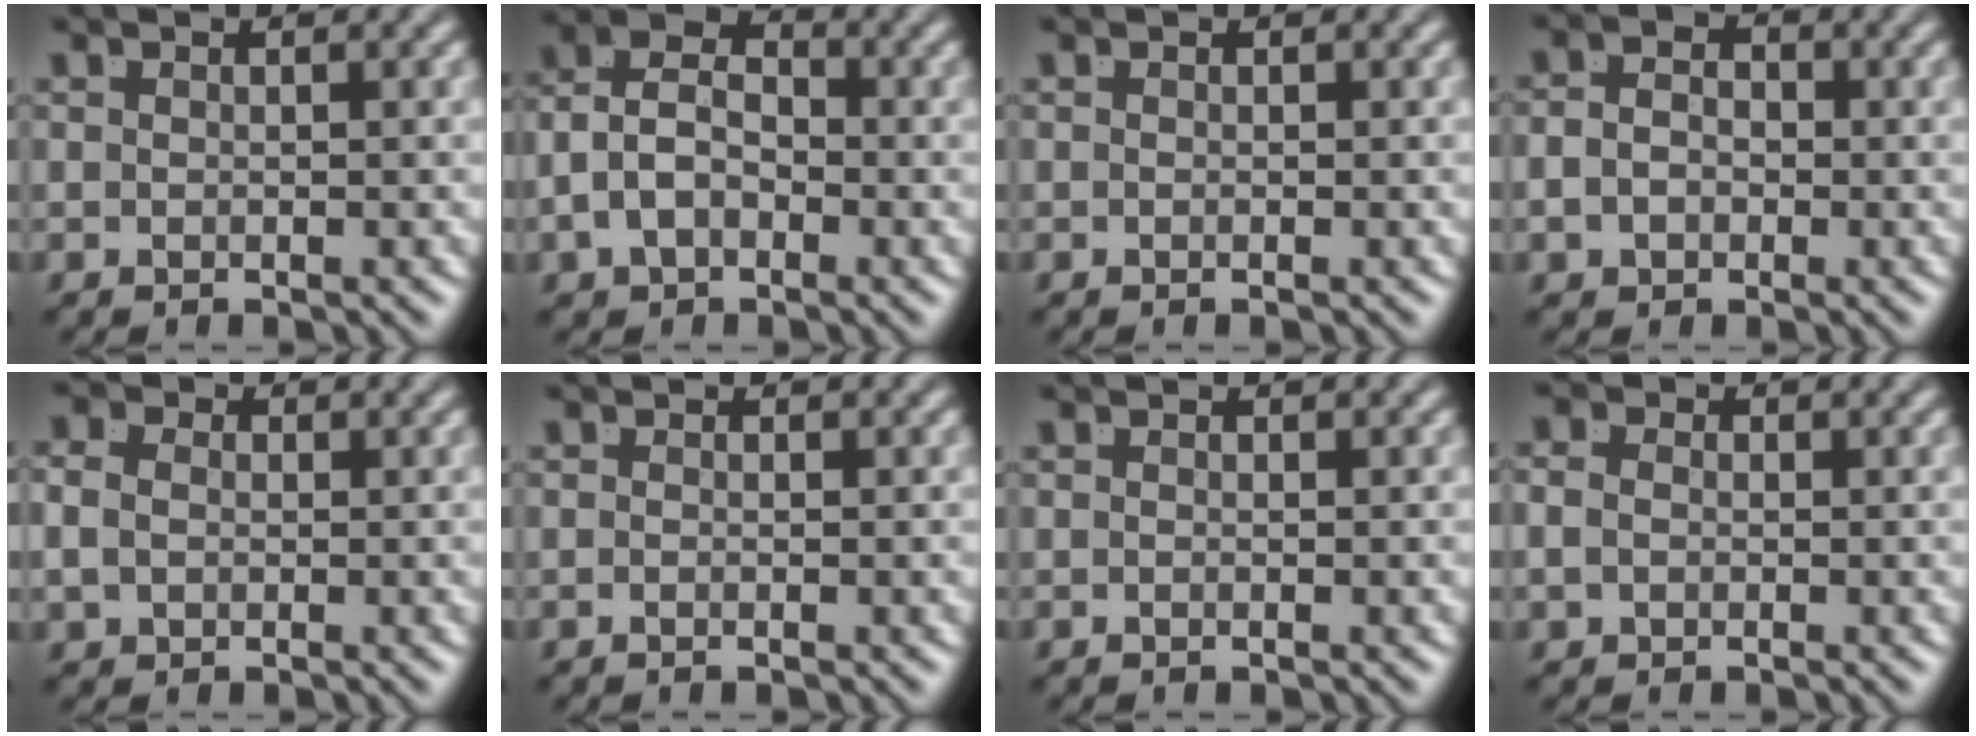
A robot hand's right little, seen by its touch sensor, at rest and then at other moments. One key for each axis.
{"total": 6.8, "fx": 0.0, "fy": 5.3, "fz": 4.3, "tx": -0.088, "ty": -0.007, "tz": -0.005}
{"total": 0.0}
{"total": 2.7, "fx": -0.6, "fy": 2.1, "fz": 1.6, "tx": -0.030, "ty": -0.008, "tz": -0.011}
{"total": 2.4, "fx": -0.2, "fy": 2.1, "fz": 1.3, "tx": -0.033, "ty": -0.008, "tz": 0.000}
{"total": 0.7, "fx": -0.5, "fy": -0.5, "fz": 0.3, "tx": 0.000, "ty": 0.000, "tz": -0.008}
{"total": 0.5, "fx": -0.3, "fy": -0.4, "fz": 0.1, "tx": 0.004, "ty": 0.002, "tz": -0.005}
{"total": 1.8, "fx": -0.4, "fy": 1.5, "fz": 0.9, "tx": -0.021, "ty": -0.007, "tz": -0.006}